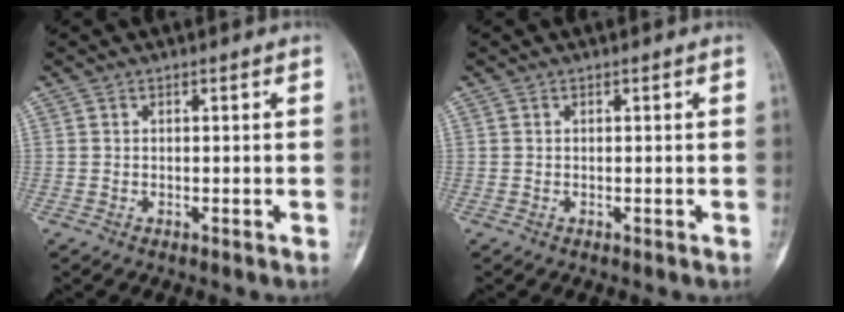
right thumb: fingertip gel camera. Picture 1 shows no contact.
{"total": 0.0}